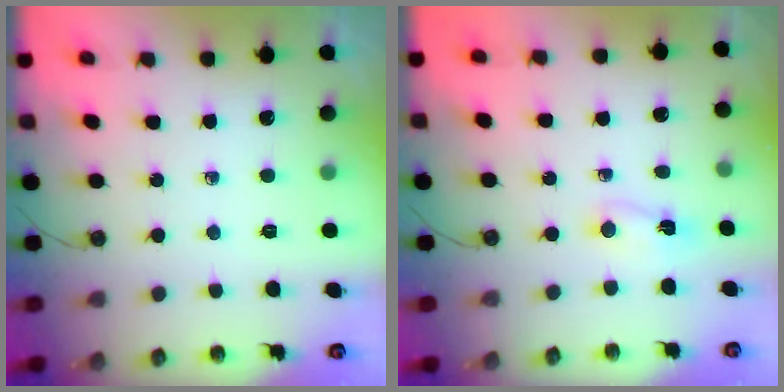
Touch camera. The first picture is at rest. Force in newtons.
{"total": 2.0, "press": 1.6, "slide": 1.2}